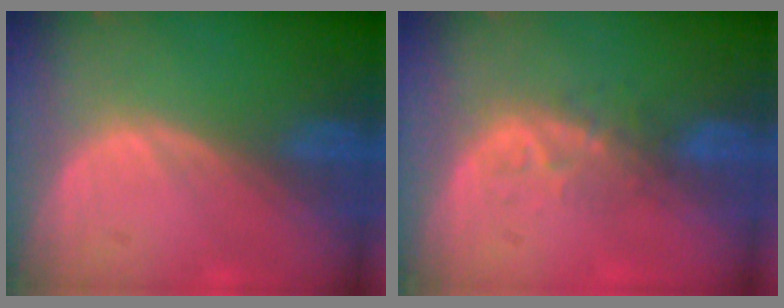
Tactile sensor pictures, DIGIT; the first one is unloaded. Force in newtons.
{"total": 3.4, "press": 3.2, "slide": 1.1}